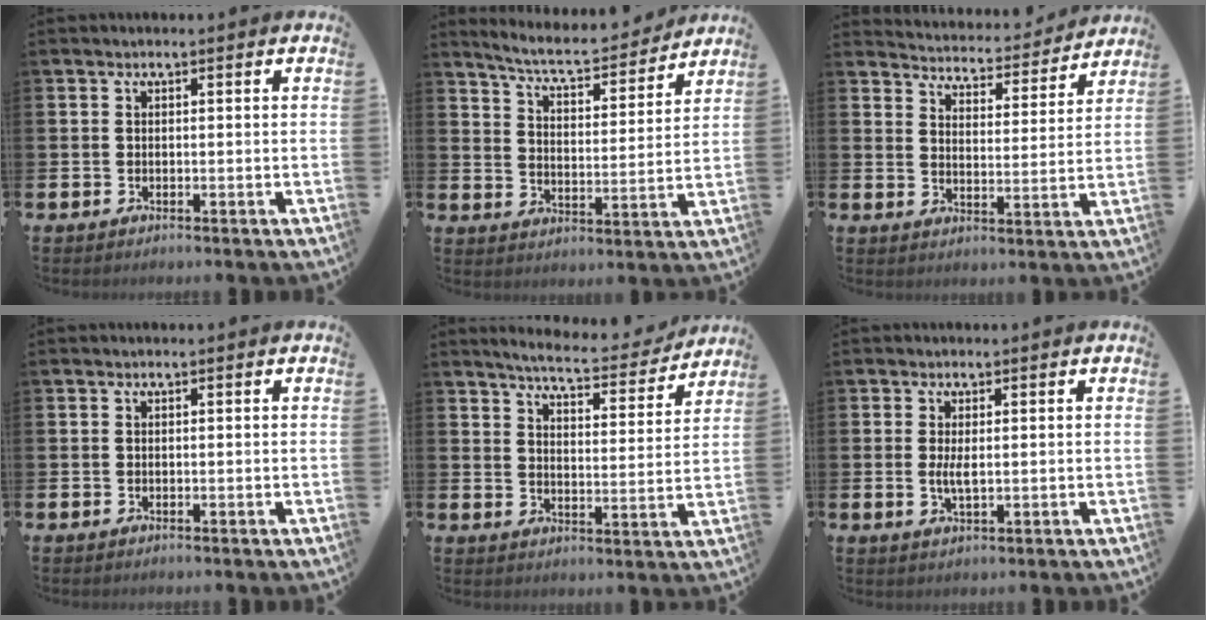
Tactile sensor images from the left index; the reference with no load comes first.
{"total": 6.6, "force": [6.3, 0.7, 2.0], "torque": [-0.070, -0.042, 0.106]}
{"total": 4.5, "force": [4.4, 0.7, 0.2], "torque": [-0.023, -0.041, 0.072]}
{"total": 0.0}
{"total": 6.0, "force": [5.8, 0.5, 1.6], "torque": [-0.044, -0.042, 0.095]}
{"total": 2.3, "force": [0.2, 0.7, 2.1], "torque": [-0.032, -0.002, -0.001]}